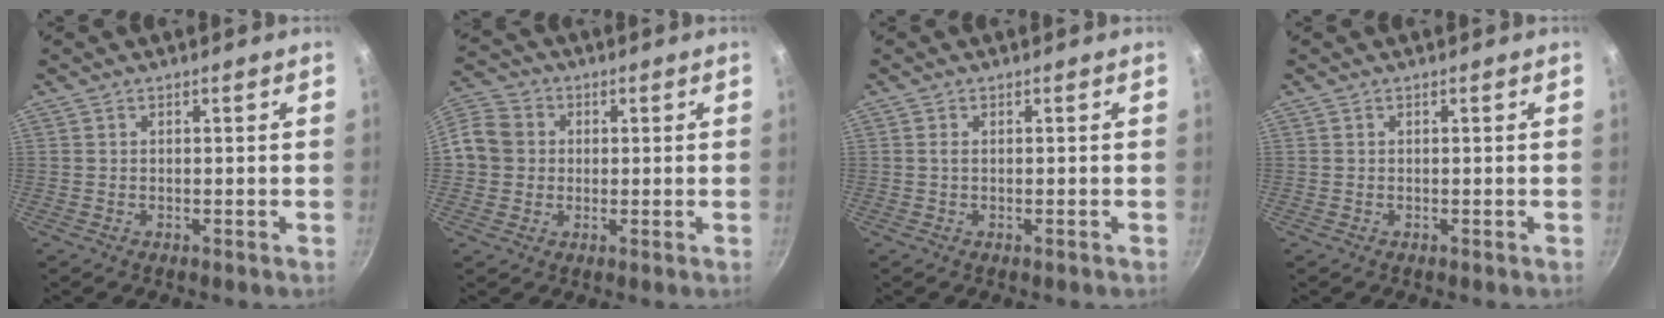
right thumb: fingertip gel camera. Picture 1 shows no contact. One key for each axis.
{"total": 9.7, "fx": 0.5, "fy": 8.9, "fz": 3.9, "tx": -0.053, "ty": 0.019, "tz": -0.007}
{"total": 1.1, "fx": -0.1, "fy": 0.3, "fz": 1.0, "tx": -0.025, "ty": 0.001, "tz": -0.004}
{"total": 0.0}